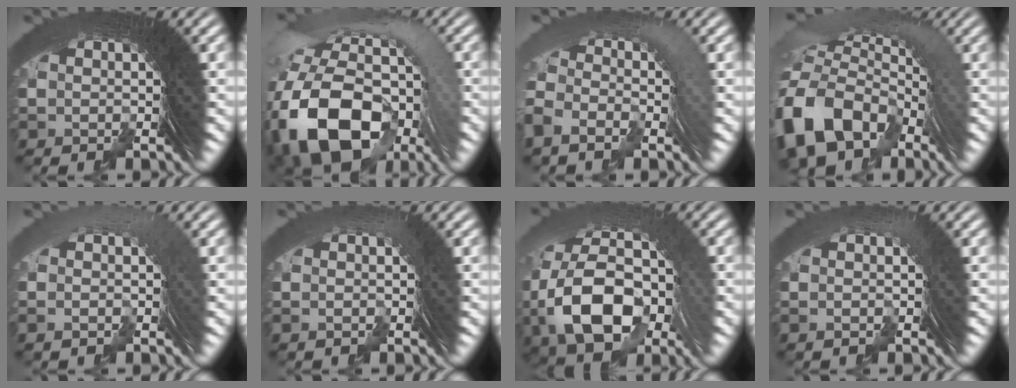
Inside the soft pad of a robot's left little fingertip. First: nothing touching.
{"total": 13.5, "force": [-1.7, 9.2, 9.8], "torque": [-0.205, -0.040, -0.009]}
{"total": 1.9, "force": [-0.2, 1.2, 1.4], "torque": [-0.016, 0.008, -0.006]}
{"total": 8.7, "force": [-0.4, 6.3, 6.0], "torque": [-0.132, -0.024, 0.004]}
{"total": 0.8, "force": [0.0, 0.3, 0.8], "torque": [0.023, 0.021, -0.009]}
{"total": 1.0, "force": [-0.7, -0.4, -0.6], "torque": [0.023, 0.007, -0.015]}
{"total": 10.8, "force": [0.6, 7.2, 8.0], "torque": [-0.168, -0.019, 0.025]}
{"total": 0.8, "force": [-0.7, -0.2, -0.3], "torque": [0.019, 0.008, -0.015]}